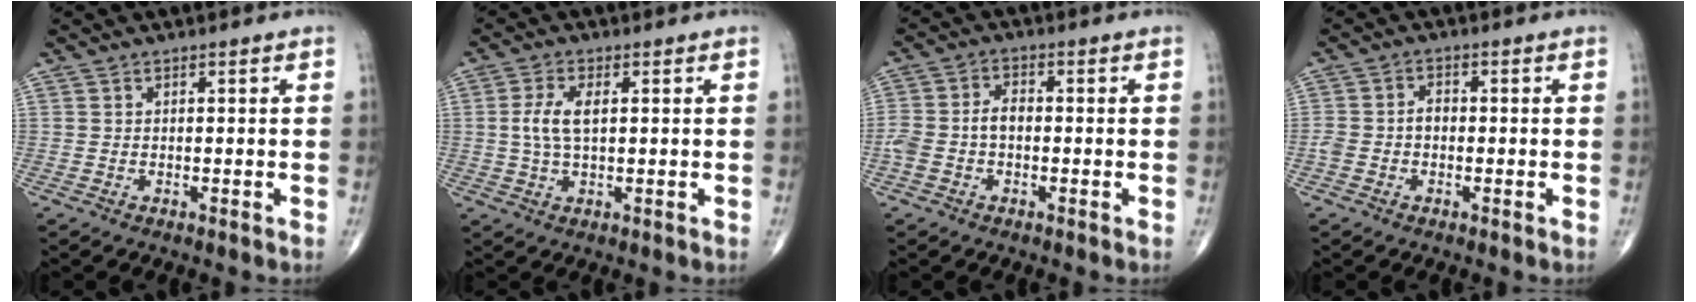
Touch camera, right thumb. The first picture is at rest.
{"total": 5.5, "force": [0.8, 2.5, 4.8], "torque": [-0.109, 0.004, 0.013]}
{"total": 5.3, "force": [-1.0, 3.3, 4.0], "torque": [-0.094, 0.022, -0.022]}
{"total": 3.2, "force": [-0.7, 2.3, 2.1], "torque": [-0.042, 0.016, -0.016]}